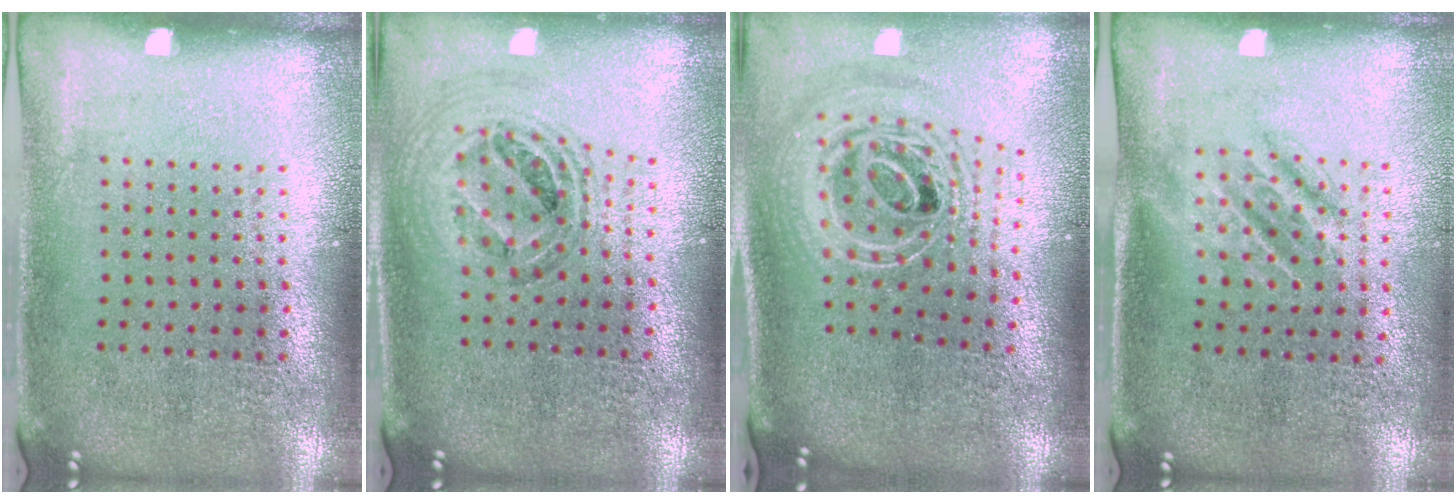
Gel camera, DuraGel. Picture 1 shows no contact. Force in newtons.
{"total": 1.0, "press": 1.0, "slide": 0.1}
{"total": 2.7, "press": 1.8, "slide": 2.0}
{"total": 1.5, "press": 1.3, "slide": 0.8}